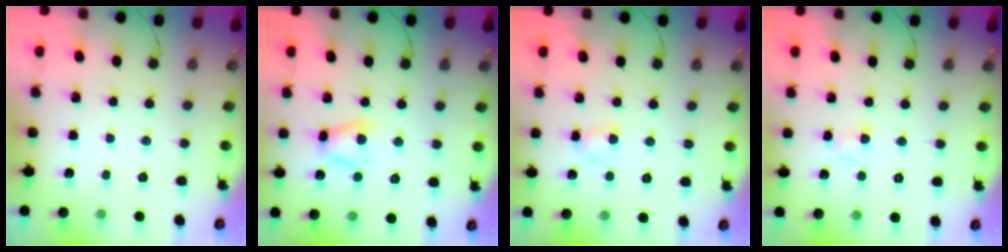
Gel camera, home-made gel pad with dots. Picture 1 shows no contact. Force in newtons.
{"total": 5.3, "press": 5.3, "slide": 0.8}
{"total": 3.5, "press": 3.3, "slide": 1.1}
{"total": 1.9, "press": 1.7, "slide": 0.9}